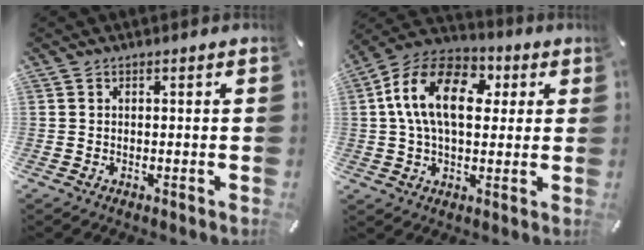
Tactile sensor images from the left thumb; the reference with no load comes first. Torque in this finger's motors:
{"motor_torque": [0.40, 1.12, 1.56, -1.21, 0.71]}